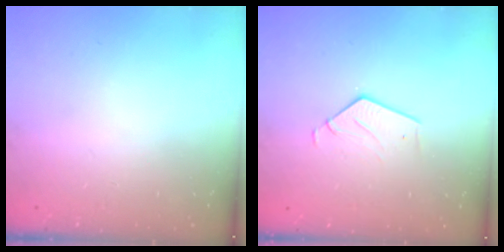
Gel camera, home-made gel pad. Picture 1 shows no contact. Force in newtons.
{"total": 2.9, "press": 2.9, "slide": 0.2}